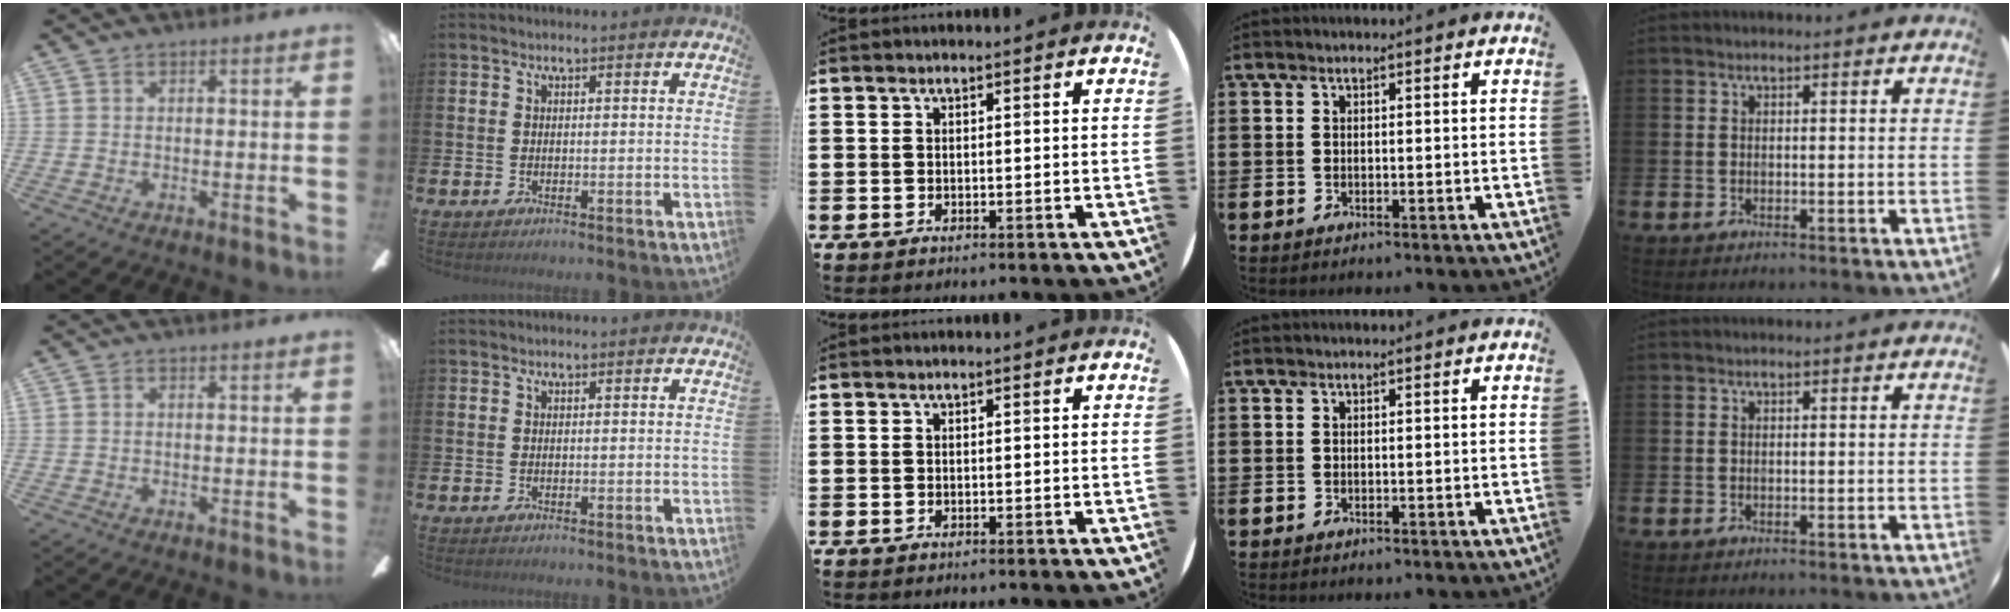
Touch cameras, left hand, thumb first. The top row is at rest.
{}